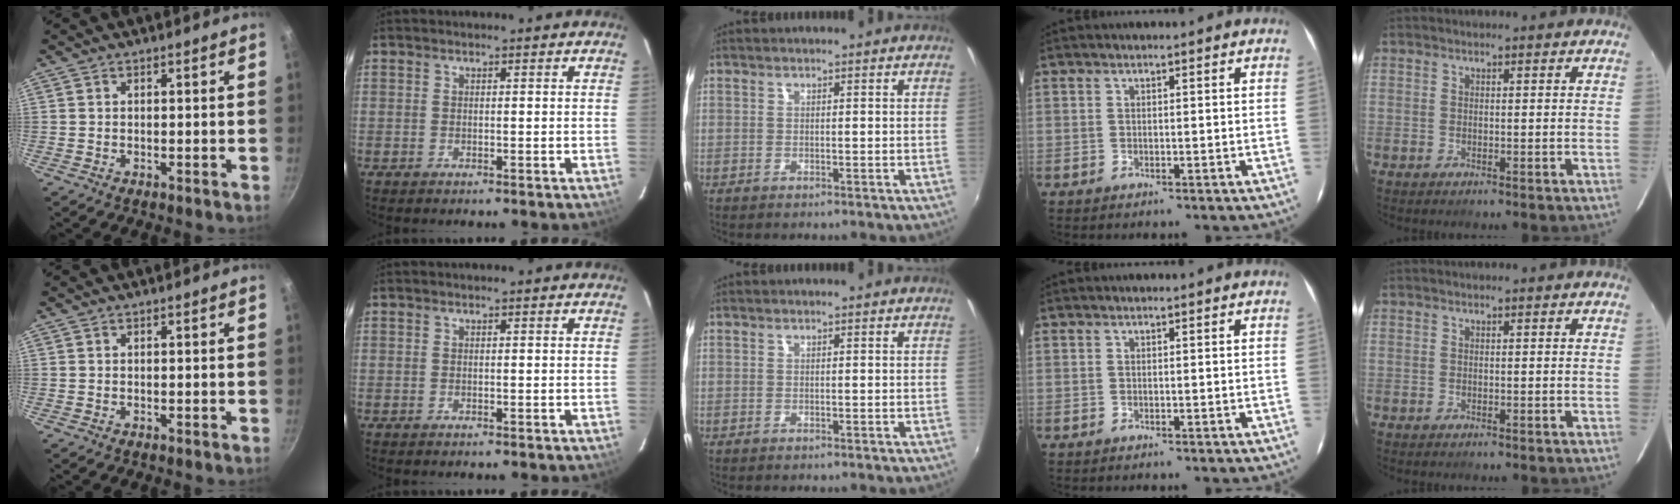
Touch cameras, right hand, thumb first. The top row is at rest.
{}